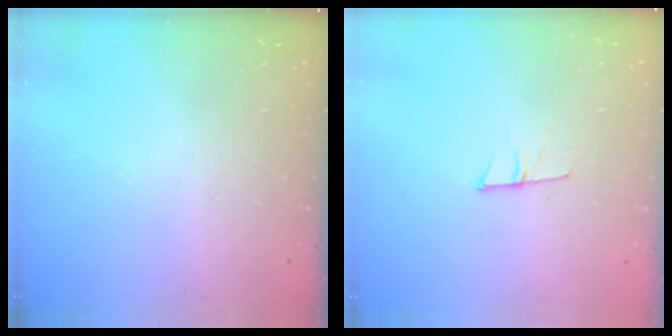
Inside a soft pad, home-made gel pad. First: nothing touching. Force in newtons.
{"total": 6.0, "press": 5.9, "slide": 1.0}